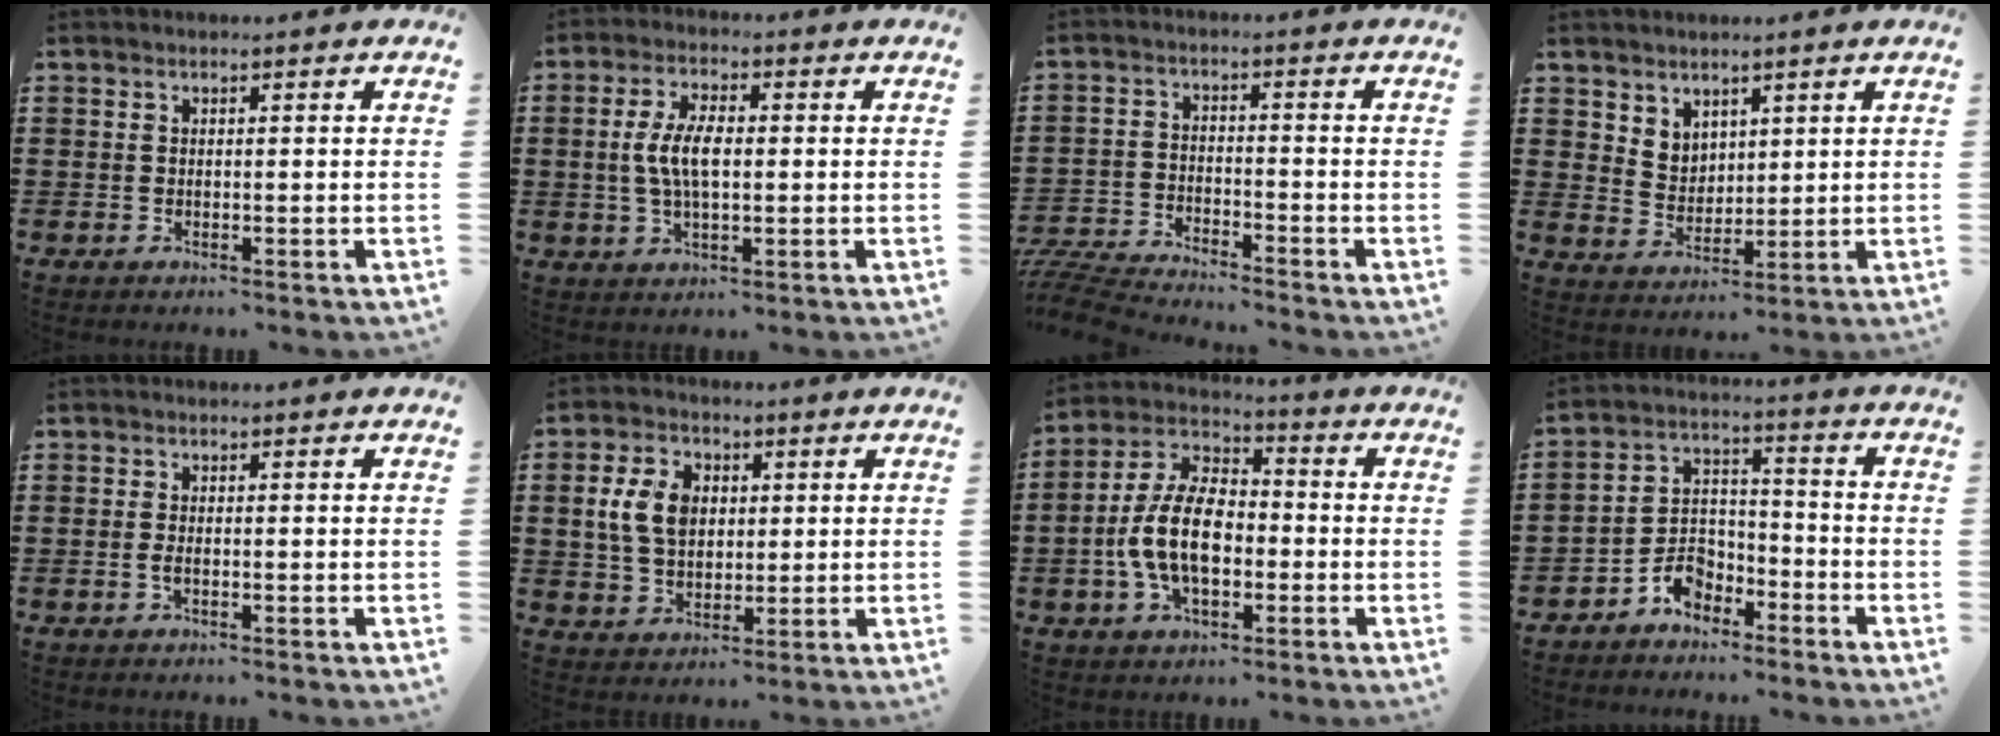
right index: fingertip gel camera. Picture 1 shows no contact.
{"total": 6.6, "force": [0.1, 2.8, 5.9], "torque": [-0.133, 0.002, -0.007]}
{"total": 5.4, "force": [-5.4, 0.0, 0.6], "torque": [-0.027, -0.001, -0.114]}
{"total": 4.3, "force": [3.3, 2.7, 0.2], "torque": [-0.018, 0.001, 0.063]}
{"total": 1.1, "force": [-0.4, 0.3, 1.0], "torque": [-0.027, -0.006, -0.008]}
{"total": 7.2, "force": [1.2, 5.2, 4.8], "torque": [-0.115, 0.011, 0.015]}
{"total": 11.1, "force": [-2.3, 6.1, 8.9], "torque": [-0.212, 0.002, -0.049]}
{"total": 5.4, "force": [-4.1, 3.2, 1.7], "torque": [-0.039, 0.017, -0.079]}